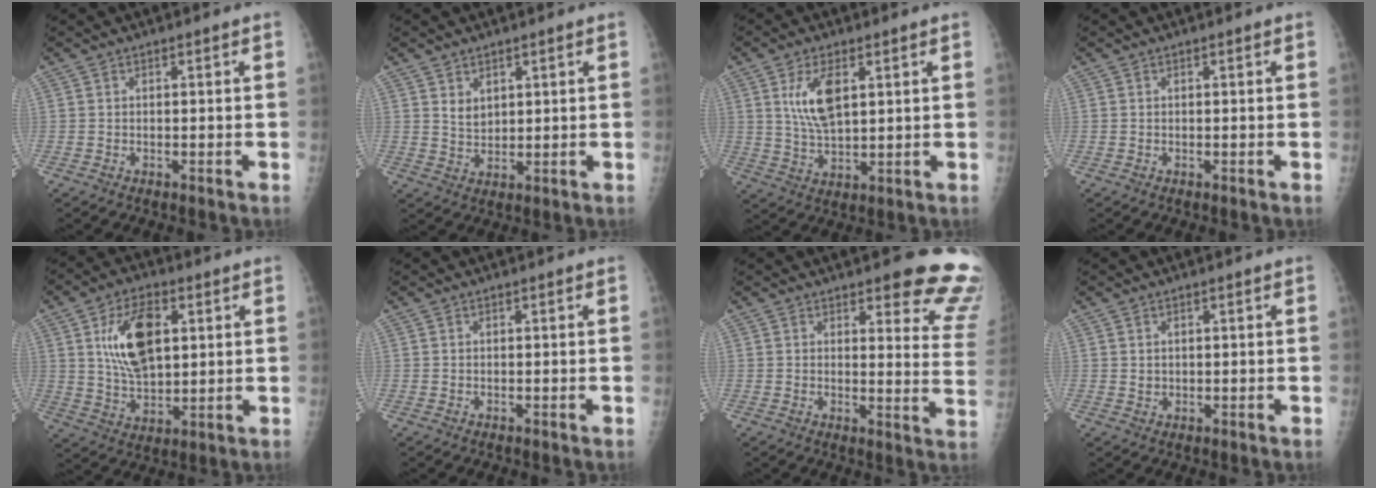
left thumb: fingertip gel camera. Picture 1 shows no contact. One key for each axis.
{"total": 3.6, "fx": 1.8, "fy": 2.4, "fz": 2.0, "tx": -0.022, "ty": -0.018, "tz": 0.043}
{"total": 8.6, "fx": 3.0, "fy": 4.0, "fz": 7.0, "tx": -0.125, "ty": -0.014, "tz": 0.063}
{"total": 0.0}
{"total": 13.7, "fx": 3.9, "fy": 7.6, "fz": 10.7, "tx": -0.170, "ty": -0.013, "tz": 0.076}
{"total": 0.0}
{"total": 14.3, "fx": 11.8, "fy": 3.8, "fz": 7.2, "tx": -0.033, "ty": -0.089, "tz": 0.114}
{"total": 1.4, "fx": 0.7, "fy": 1.0, "fz": 0.7, "tx": -0.007, "ty": -0.005, "tz": 0.015}